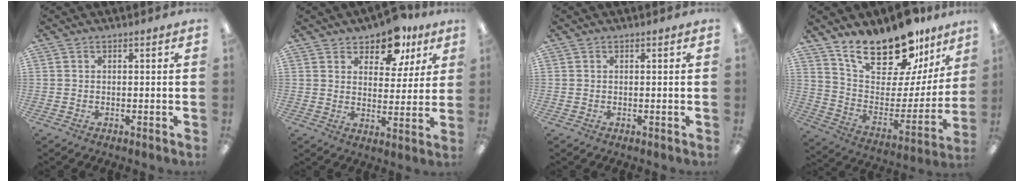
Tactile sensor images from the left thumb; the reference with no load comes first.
{"total": 10.5, "force": [7.8, 5.4, 4.5], "torque": [-0.062, -0.038, 0.139]}
{"total": 0.0}
{"total": 21.2, "force": [17.0, 8.2, 9.6], "torque": [-0.158, -0.118, 0.299]}